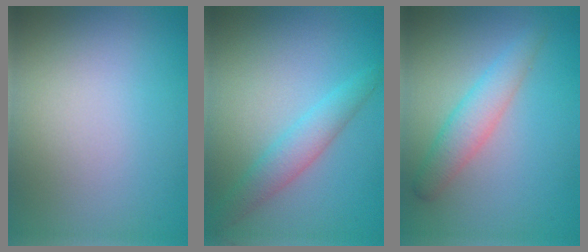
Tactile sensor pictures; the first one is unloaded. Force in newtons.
{"total": 2.6, "press": 2.6, "slide": 0.0}
{"total": 2.7, "press": 2.7, "slide": 0.0}